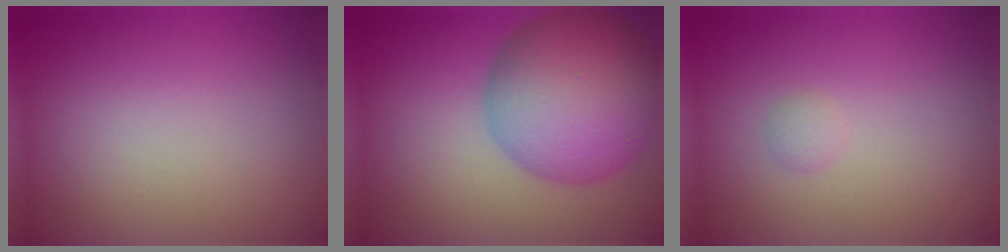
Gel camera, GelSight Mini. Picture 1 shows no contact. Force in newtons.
{"total": 12.7, "press": 12.7, "slide": 0.2}
{"total": 0.6, "press": 0.6, "slide": 0.0}